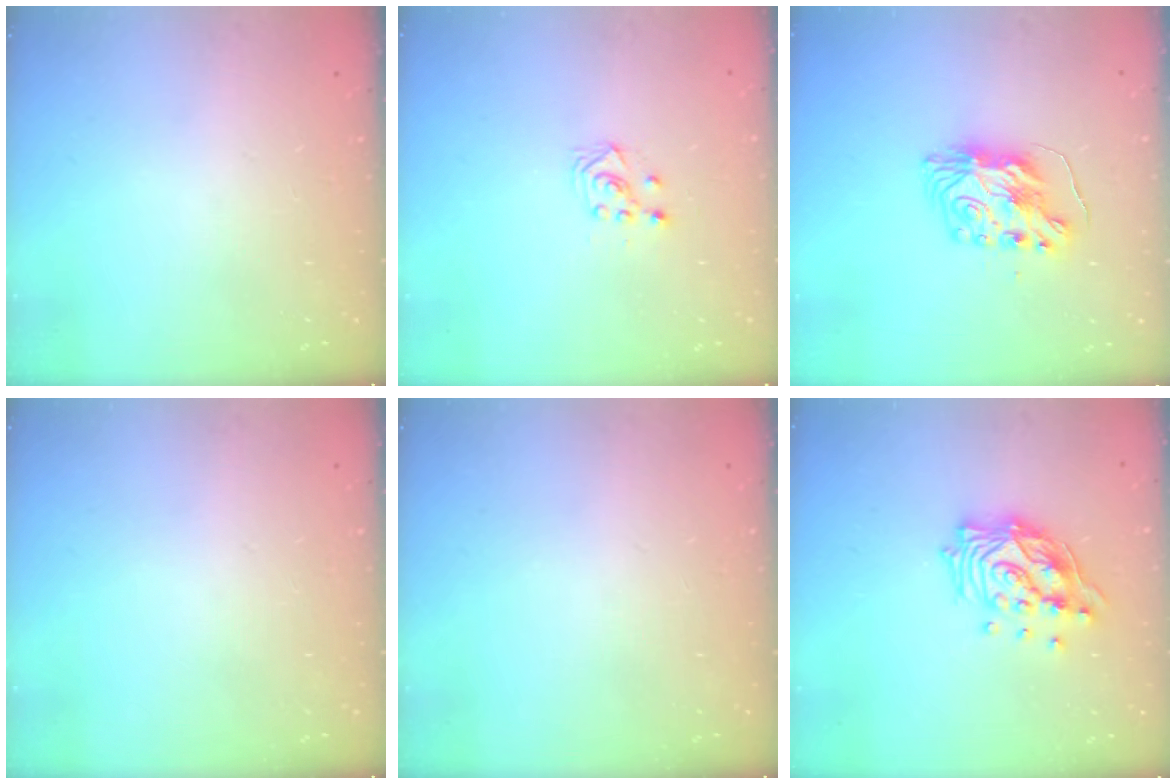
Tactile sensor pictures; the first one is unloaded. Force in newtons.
{"total": 3.1, "press": 3.1, "slide": 0.8}
{"total": 9.0, "press": 9.0, "slide": 0.6}
{"total": 0.0}
{"total": 0.0}
{"total": 15.2, "press": 15.2, "slide": 1.1}